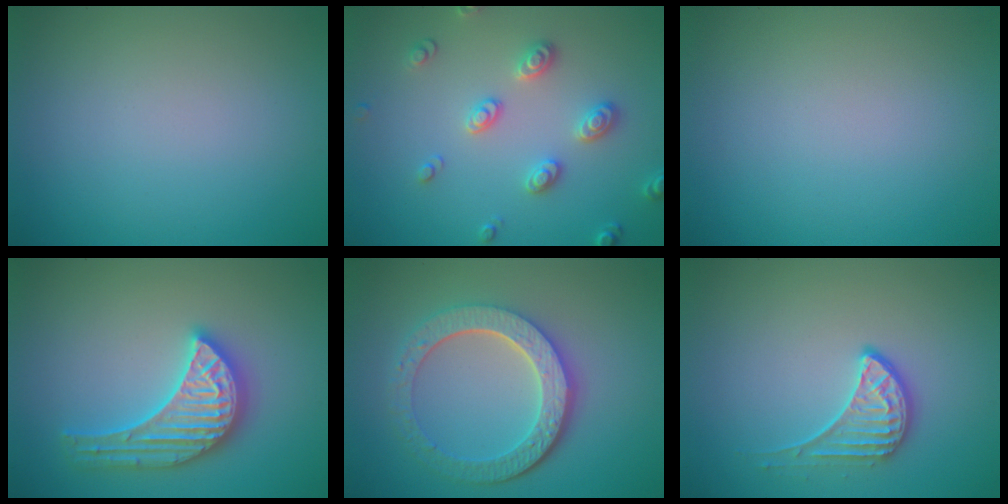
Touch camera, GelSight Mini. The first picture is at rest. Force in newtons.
{"total": 2.8, "press": 2.7, "slide": 0.8}
{"total": 0.0}
{"total": 5.5, "press": 5.4, "slide": 0.6}
{"total": 5.8, "press": 4.4, "slide": 3.8}
{"total": 2.3, "press": 1.7, "slide": 1.5}